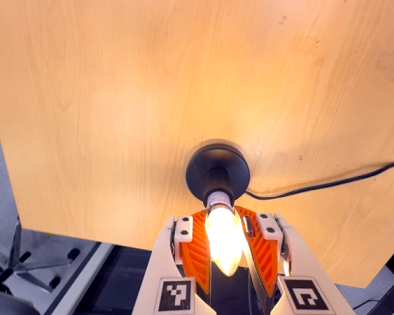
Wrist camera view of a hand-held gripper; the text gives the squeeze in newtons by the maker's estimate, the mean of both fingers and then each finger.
{"total": 22.5, "left": 20.7, "right": 24.3}